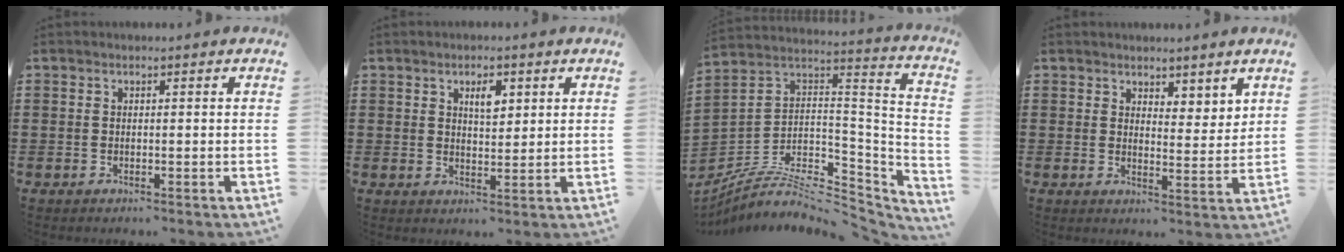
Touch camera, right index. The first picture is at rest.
{"total": 3.3, "force": [1.6, 1.5, 2.4], "torque": [-0.037, 0.001, 0.024]}
{"total": 7.4, "force": [-5.9, 2.2, 3.9], "torque": [-0.075, -0.007, -0.114]}
{"total": 3.3, "force": [3.0, 1.5, -0.1], "torque": [-0.001, -0.004, 0.056]}